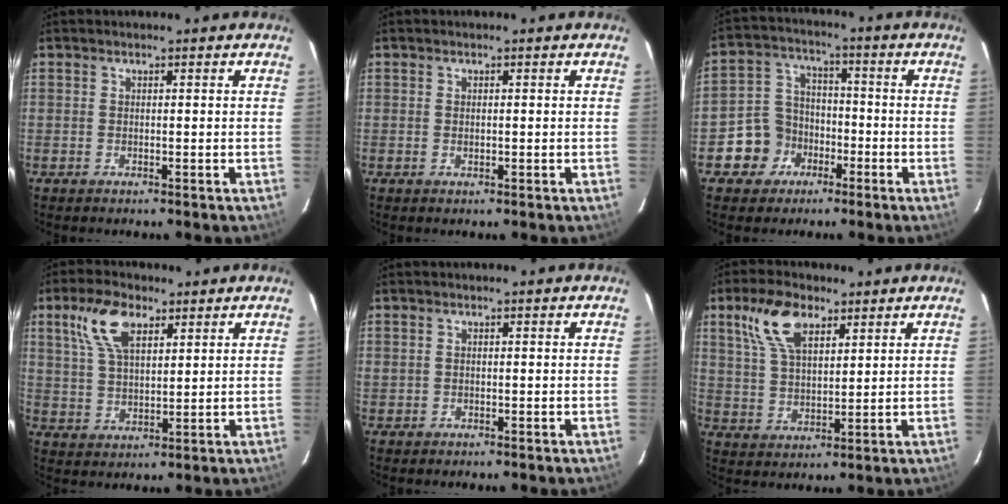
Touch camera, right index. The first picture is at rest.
{"total": 0.9, "force": [0.0, 0.7, 0.7], "torque": [-0.009, 0.000, 0.001]}
{"total": 8.6, "force": [-4.2, 7.4, 1.4], "torque": [-0.051, 0.038, -0.067]}
{"total": 9.5, "force": [4.9, 4.6, 6.8], "torque": [-0.137, 0.021, 0.097]}
{"total": 0.7, "force": [0.2, 0.5, 0.3], "torque": [-0.006, 0.002, 0.004]}
{"total": 10.1, "force": [5.5, 4.9, 6.9], "torque": [-0.140, 0.022, 0.111]}